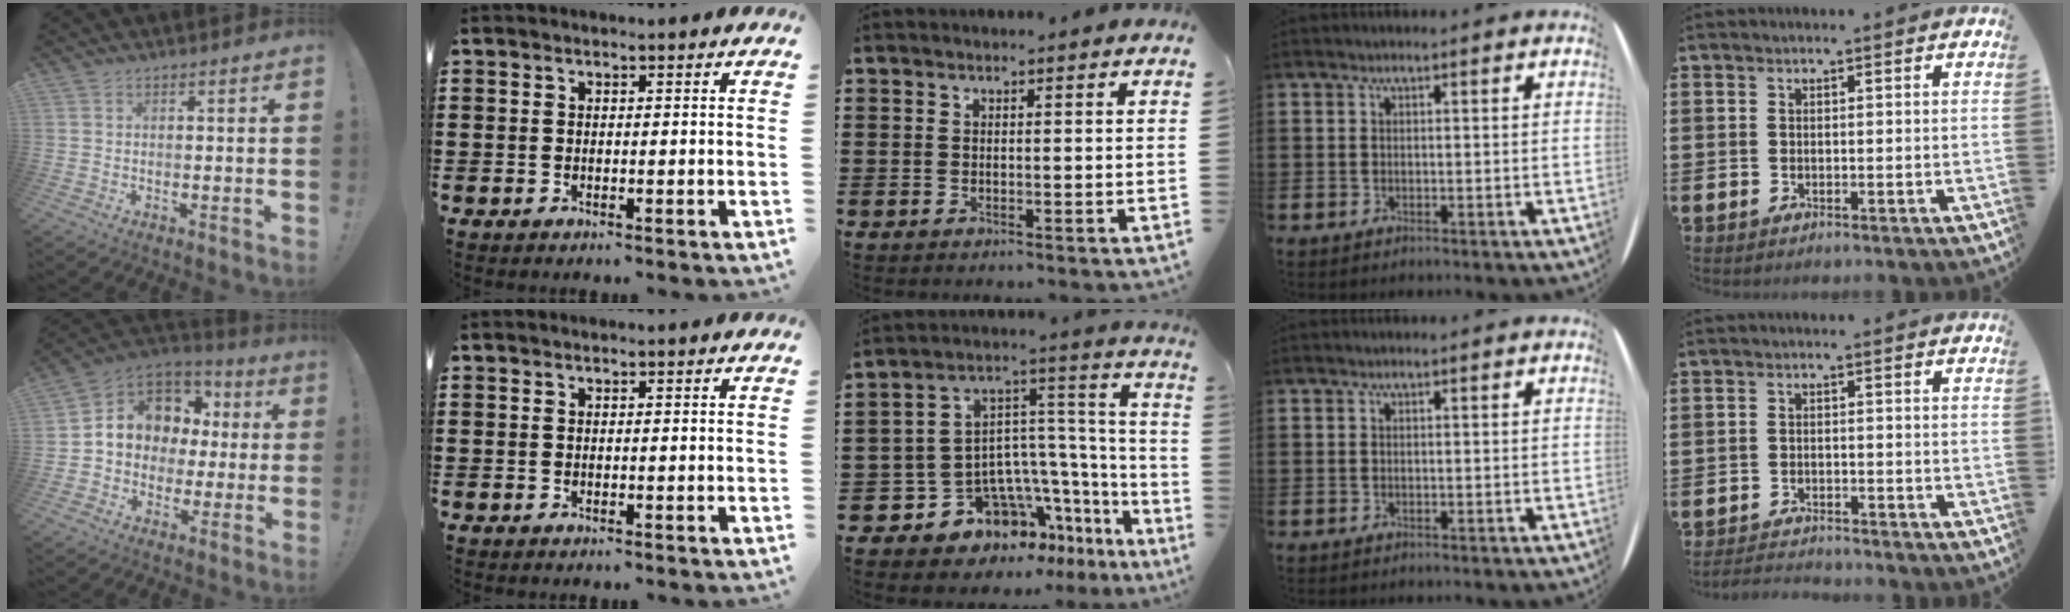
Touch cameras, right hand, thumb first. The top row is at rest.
{"thumb": {"total": 11.4, "force": [2.2, 10.0, 5.0], "torque": [-0.066, -0.012, 0.050]}, "middle": {"total": 9.4, "force": [-6.7, 5.9, 2.8], "torque": [-0.084, -0.022, -0.125]}, "little": {"total": 2.1, "force": [-2.1, 0.0, -0.1], "torque": [-0.004, 0.003, -0.046]}}